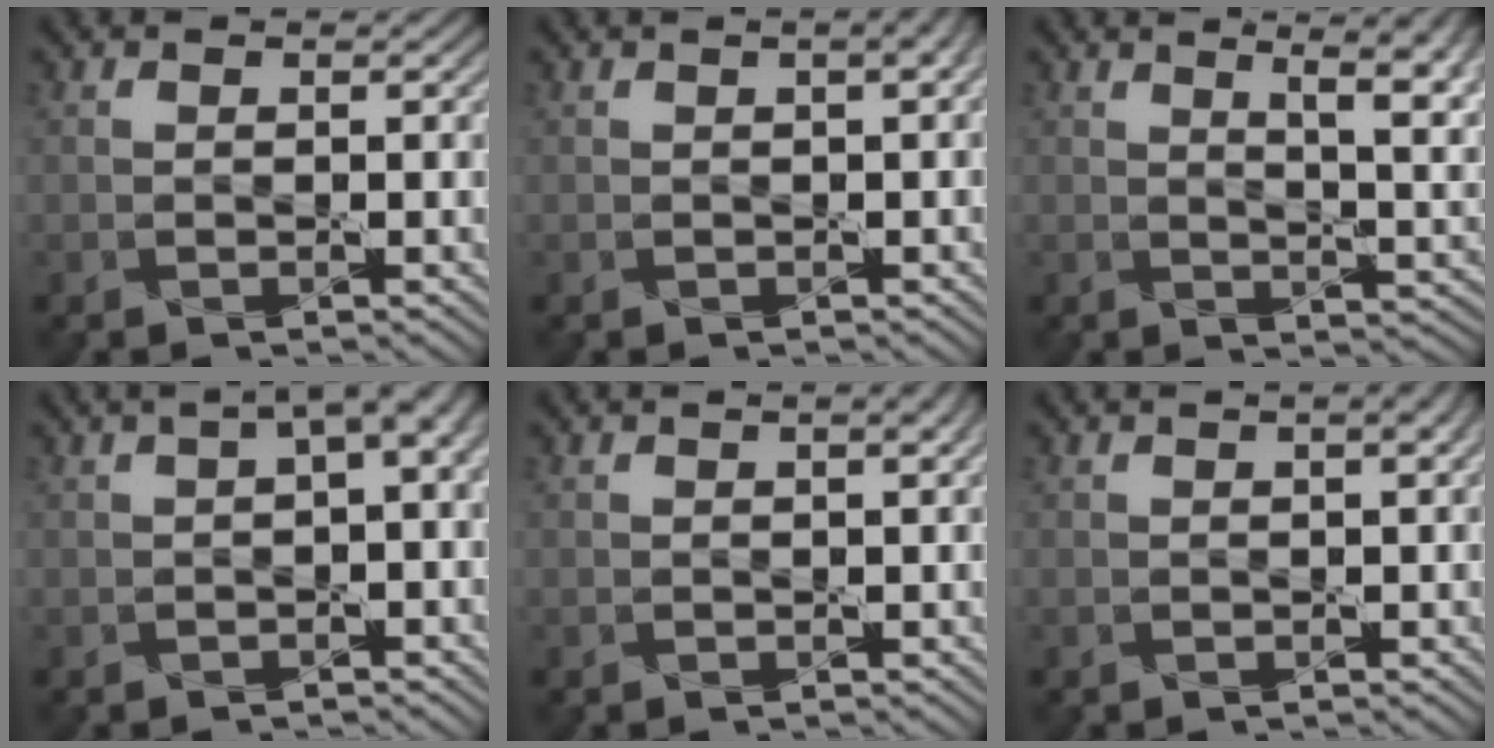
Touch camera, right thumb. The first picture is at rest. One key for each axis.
{"total": 2.6, "fx": 0.8, "fy": 0.9, "fz": 2.3, "tx": -0.027, "ty": 0.009, "tz": 0.007}
{"total": 10.0, "fx": 4.3, "fy": 3.4, "fz": 8.3, "tx": -0.102, "ty": 0.021, "tz": 0.053}
{"total": 4.1, "fx": 0.8, "fy": 1.3, "fz": 3.8, "tx": -0.051, "ty": 0.008, "tz": 0.012}
{"total": 1.5, "fx": 0.5, "fy": 0.4, "fz": 1.4, "tx": -0.020, "ty": 0.005, "tz": 0.003}
{"total": 1.9, "fx": 0.6, "fy": 0.6, "fz": 1.7, "tx": -0.022, "ty": 0.007, "tz": 0.005}